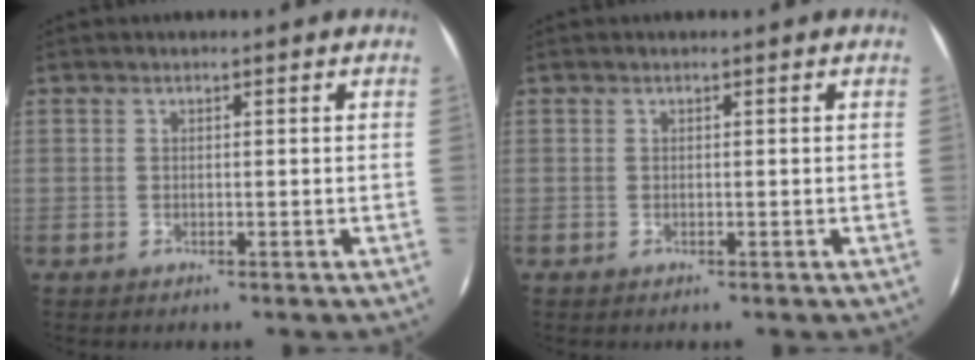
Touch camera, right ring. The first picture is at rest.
{"total": 0.0}